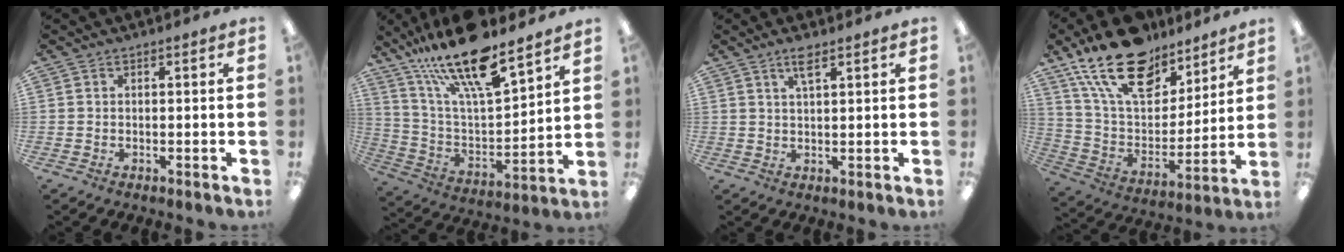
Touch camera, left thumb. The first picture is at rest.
{"total": 21.2, "force": [16.0, 5.5, 12.8], "torque": [-0.238, -0.097, 0.274]}
{"total": 3.7, "force": [2.5, 0.9, 2.6], "torque": [-0.050, 0.001, 0.041]}
{"total": 21.5, "force": [15.2, 10.7, 10.9], "torque": [-0.203, -0.083, 0.274]}